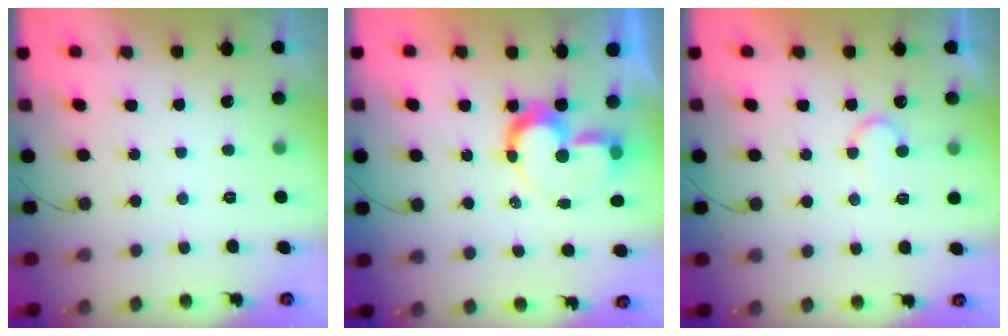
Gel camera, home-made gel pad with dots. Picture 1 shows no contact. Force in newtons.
{"total": 9.3, "press": 9.3, "slide": 0.9}
{"total": 7.3, "press": 7.3, "slide": 0.4}